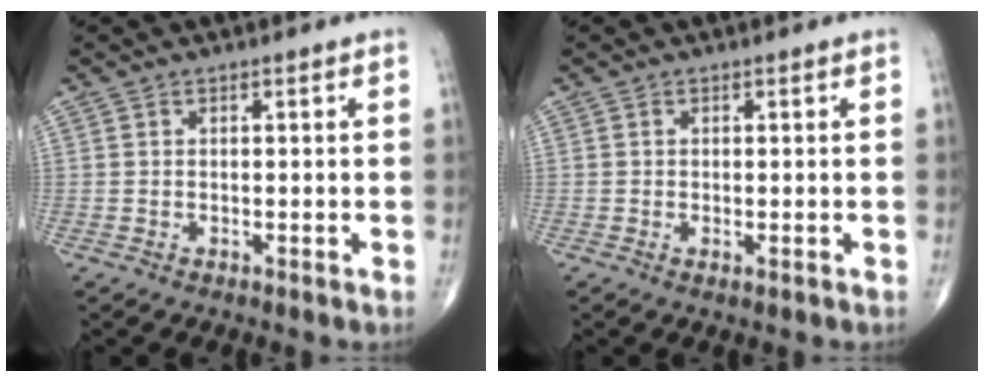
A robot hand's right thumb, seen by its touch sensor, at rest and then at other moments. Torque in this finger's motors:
{"motor_torque": [-0.30, -0.01, -0.36, -0.22, 0.01]}